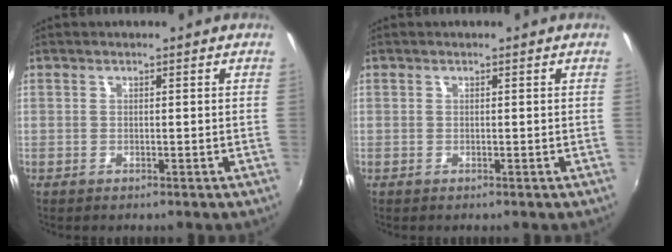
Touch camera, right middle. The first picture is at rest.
{"total": 0.0}